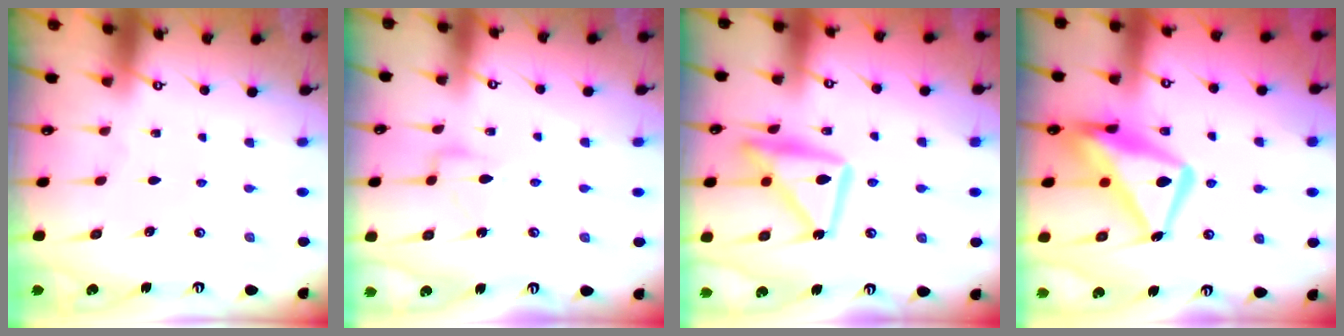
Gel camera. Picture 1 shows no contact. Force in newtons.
{"total": 6.5, "press": 6.5, "slide": 0.1}
{"total": 15.3, "press": 15.3, "slide": 1.3}
{"total": 17.3, "press": 17.2, "slide": 1.9}